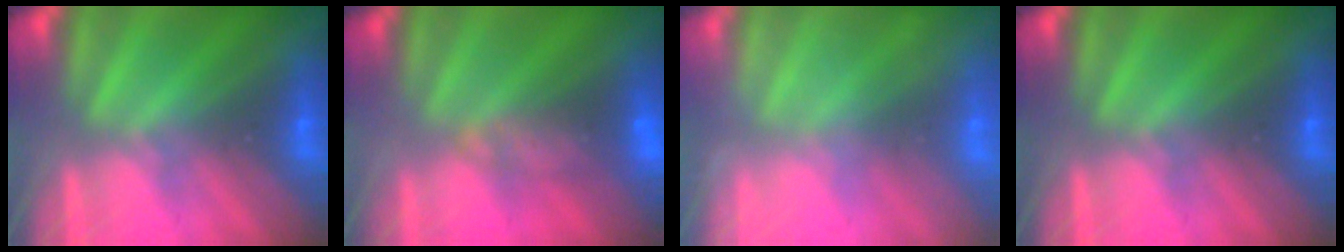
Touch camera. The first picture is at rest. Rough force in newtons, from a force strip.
{"total": 6.3}
{"total": 2.4}
{"total": 0.0}